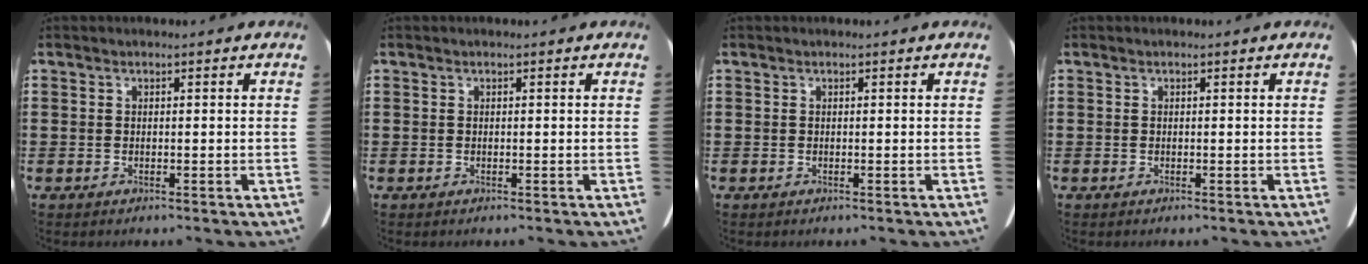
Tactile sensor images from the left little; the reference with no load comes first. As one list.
[{"total": 0.0}, {"total": 0.0}, {"total": 0.0}]